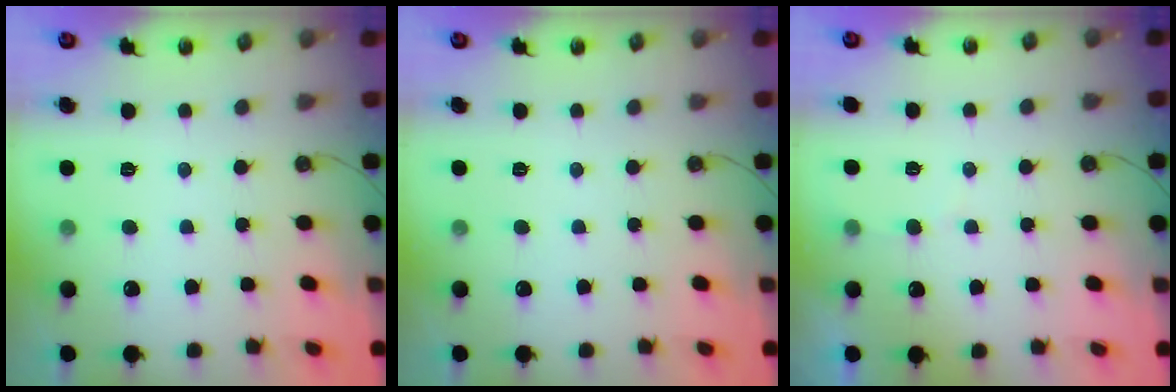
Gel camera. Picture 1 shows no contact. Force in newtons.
{"total": 0.0}
{"total": 2.6, "press": 2.6, "slide": 0.3}